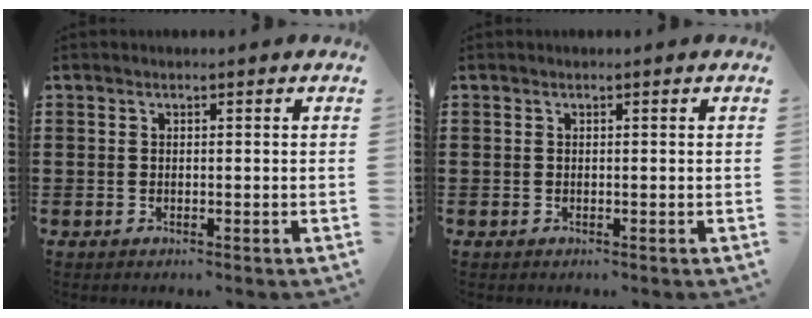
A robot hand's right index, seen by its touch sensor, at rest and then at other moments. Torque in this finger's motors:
{"motor_torque": [0.00, 0.00, 0.00, 0.00]}